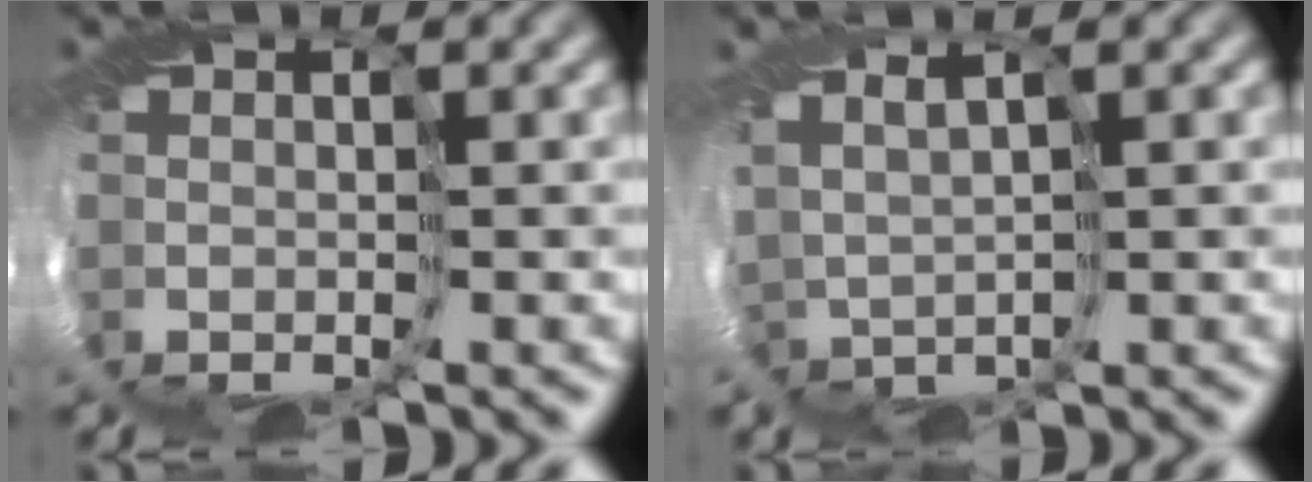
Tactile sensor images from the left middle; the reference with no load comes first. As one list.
[{"total": 1.6, "force": [1.5, 0.1, -0.6], "torque": [-0.004, 0.008, 0.038]}]